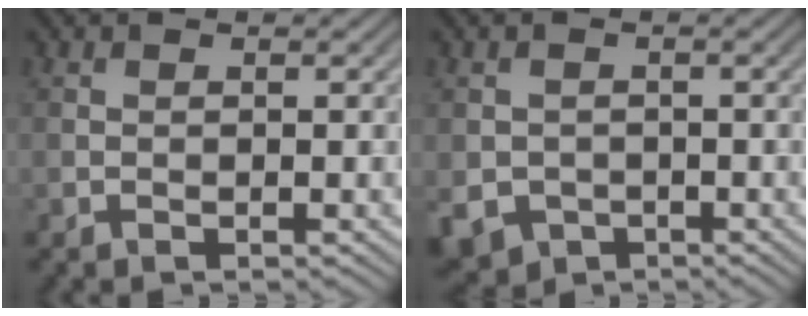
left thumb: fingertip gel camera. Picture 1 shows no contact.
{"total": 4.1, "force": [-1.7, 3.5, 1.4], "torque": [-0.040, -0.019, -0.031]}